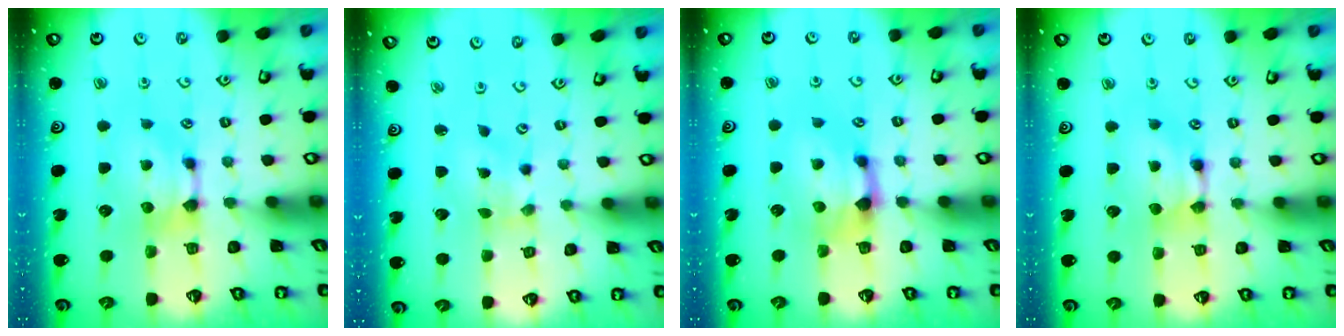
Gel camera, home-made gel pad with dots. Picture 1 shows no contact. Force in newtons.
{"total": 2.7, "press": 2.5, "slide": 0.9}
{"total": 1.7, "press": 1.1, "slide": 1.3}
{"total": 1.6, "press": 1.6, "slide": 0.2}